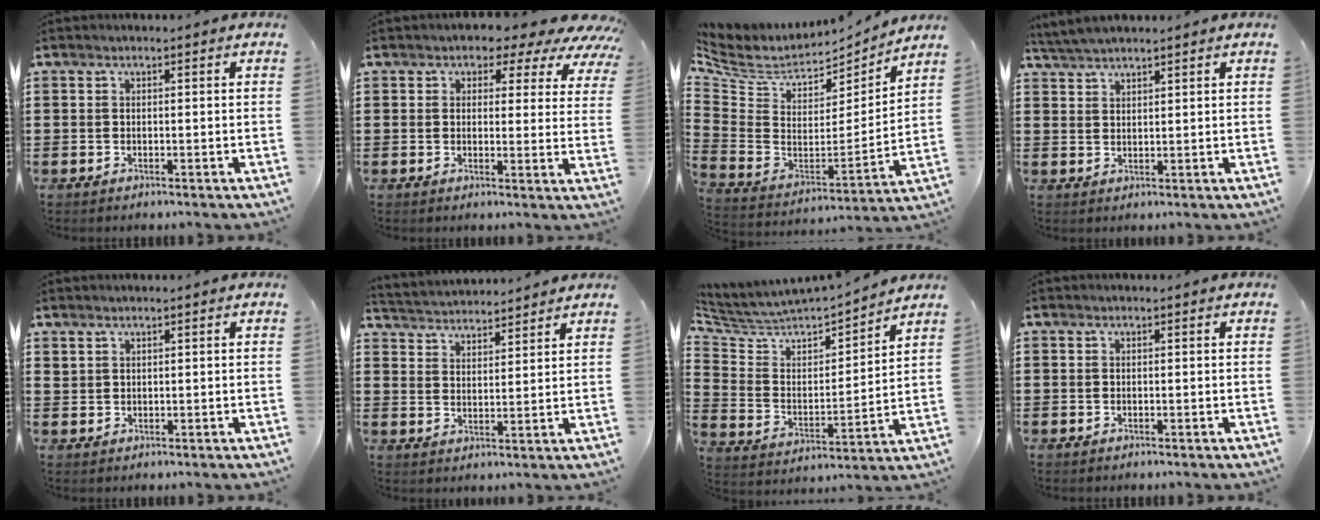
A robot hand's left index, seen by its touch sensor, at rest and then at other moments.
{"total": 3.9, "force": [2.9, 2.1, 1.4], "torque": [-0.024, -0.020, 0.041]}
{"total": 6.4, "force": [5.5, 2.5, 1.9], "torque": [-0.074, -0.045, 0.095]}
{"total": 3.1, "force": [3.0, 0.1, 0.9], "torque": [-0.024, 0.000, 0.058]}
{"total": 1.2, "force": [1.1, 0.4, 0.1], "torque": [-0.004, 0.000, 0.023]}
{"total": 3.4, "force": [3.4, 0.1, -0.4], "torque": [-0.008, -0.019, 0.060]}
{"total": 4.2, "force": [4.0, 1.3, 0.5], "torque": [-0.042, -0.039, 0.059]}
{"total": 0.0}